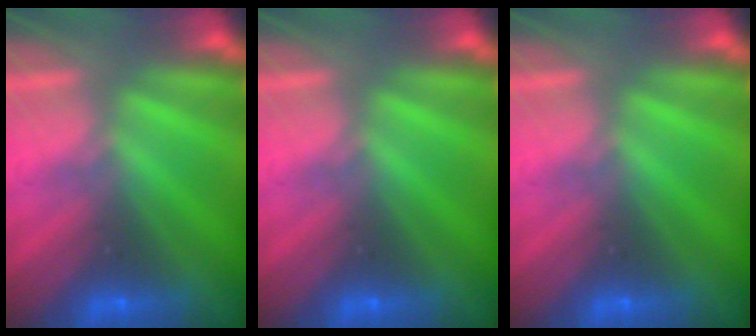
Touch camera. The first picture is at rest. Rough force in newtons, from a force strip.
{"total": 0.0}
{"total": 0.0}